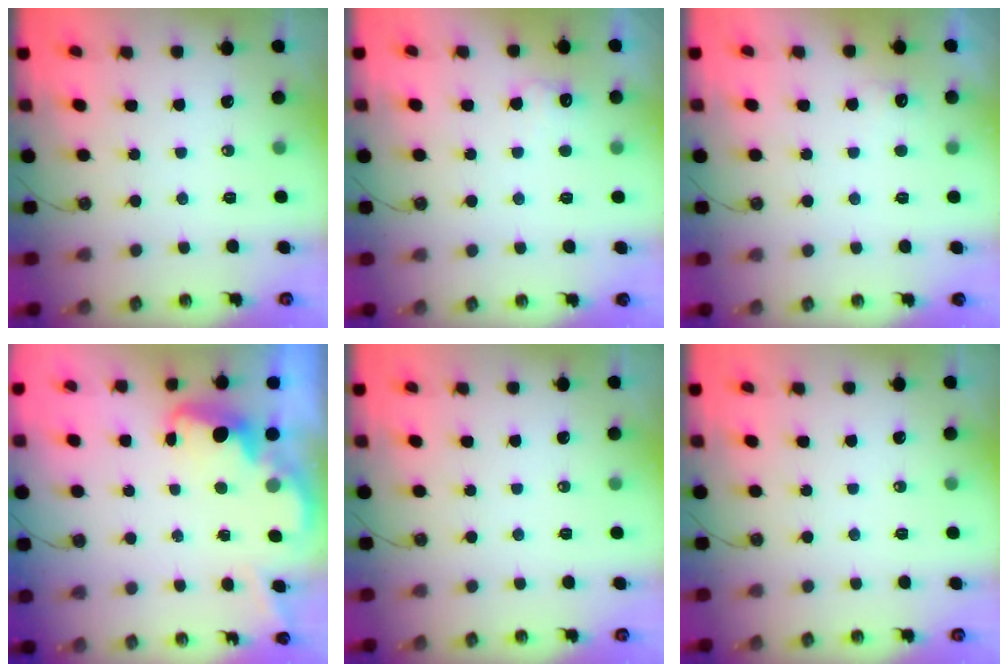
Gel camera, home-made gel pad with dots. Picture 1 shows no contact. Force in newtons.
{"total": 6.9, "press": 6.8, "slide": 1.3}
{"total": 3.4, "press": 3.2, "slide": 1.0}
{"total": 2.8, "press": 2.7, "slide": 0.8}
{"total": 0.0}
{"total": 0.0}